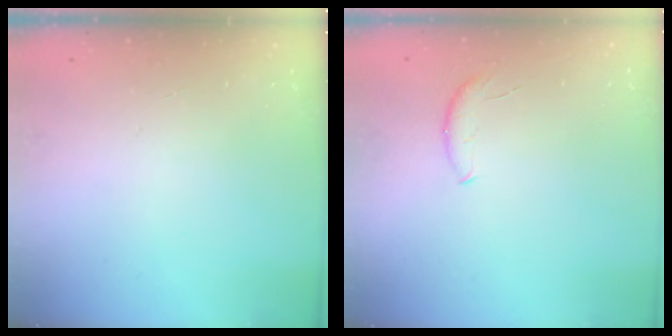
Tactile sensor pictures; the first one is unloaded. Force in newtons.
{"total": 5.4, "press": 5.4, "slide": 0.2}